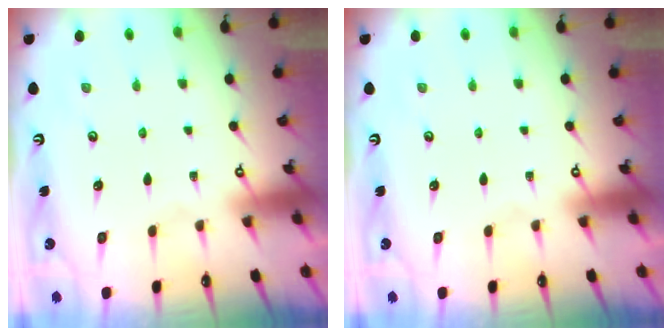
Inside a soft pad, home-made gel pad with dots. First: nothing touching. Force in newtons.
{"total": 0.0}